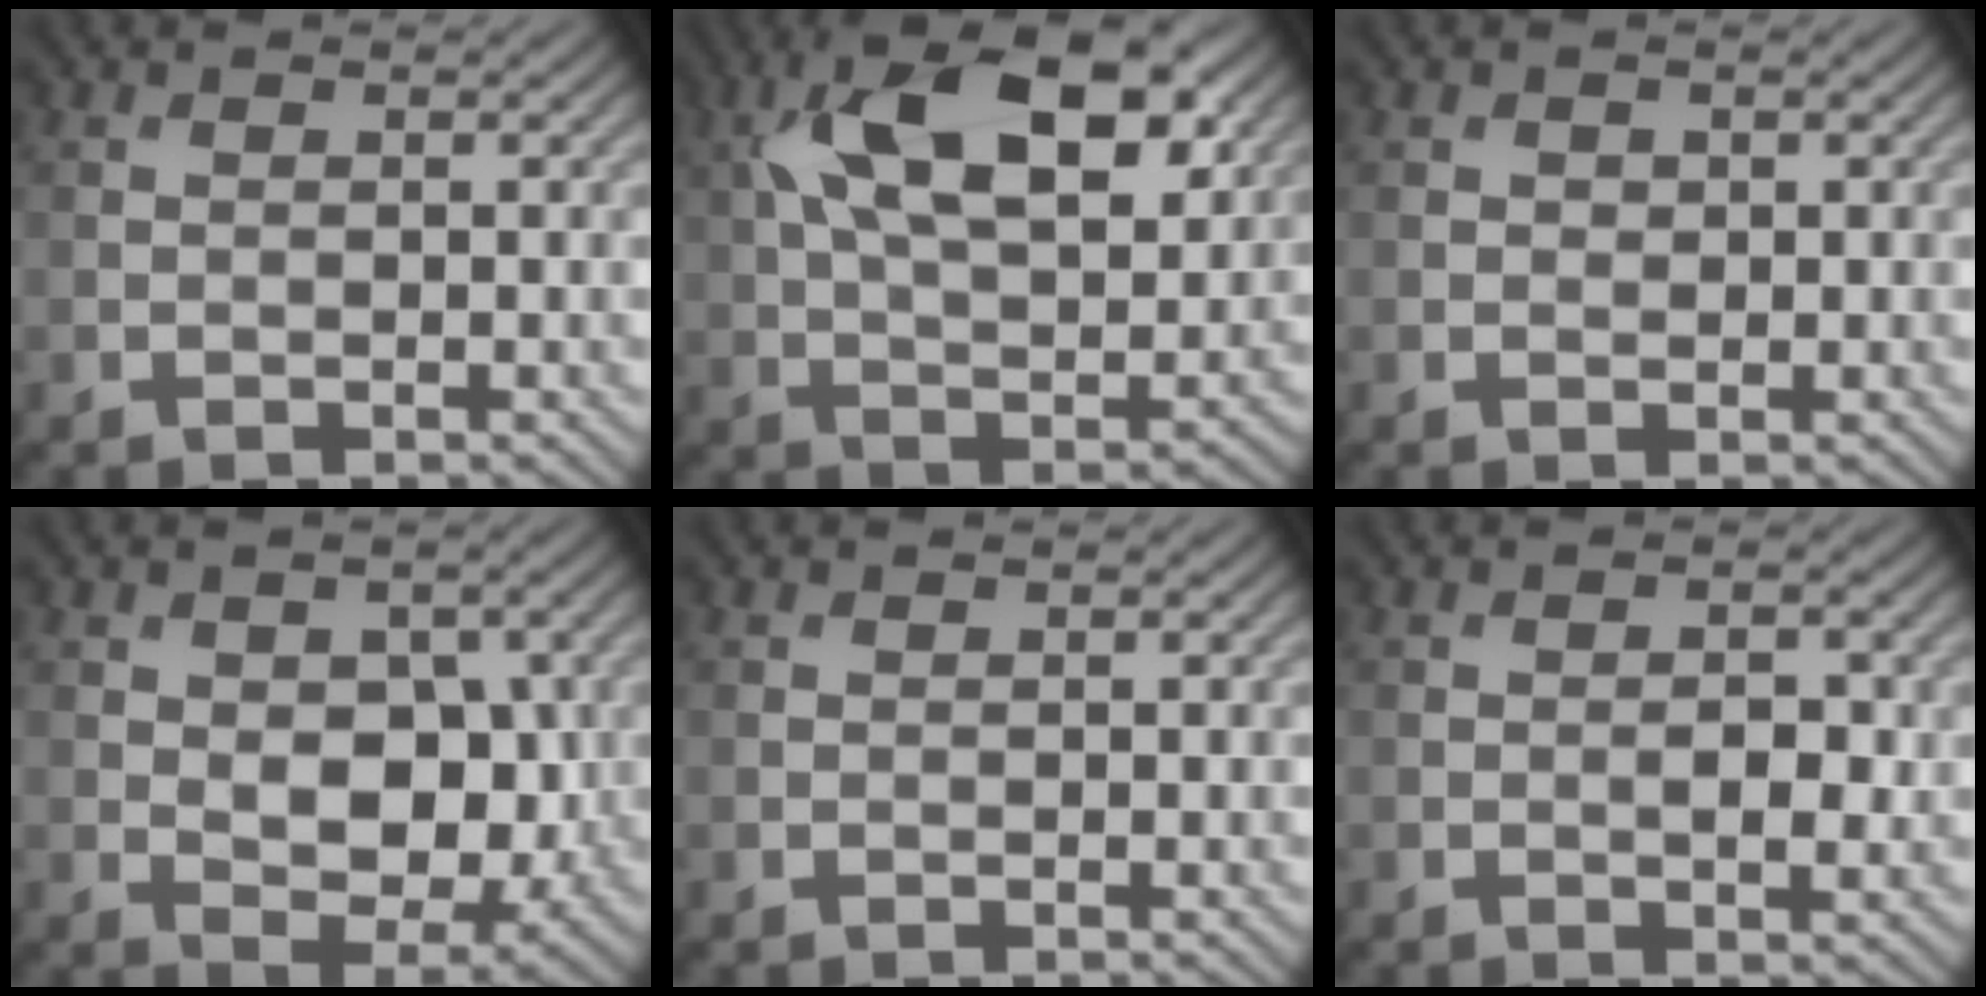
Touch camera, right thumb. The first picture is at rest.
{"total": 15.4, "force": [5.6, 7.4, 12.3], "torque": [-0.223, 0.021, 0.087]}
{"total": 0.6, "force": [0.2, 0.5, 0.2], "torque": [-0.001, -0.005, 0.002]}
{"total": 7.4, "force": [0.3, 4.8, 5.6], "torque": [-0.095, -0.016, 0.006]}
{"total": 0.0}
{"total": 2.3, "force": [-0.2, 1.1, 2.1], "torque": [-0.031, -0.004, -0.003]}